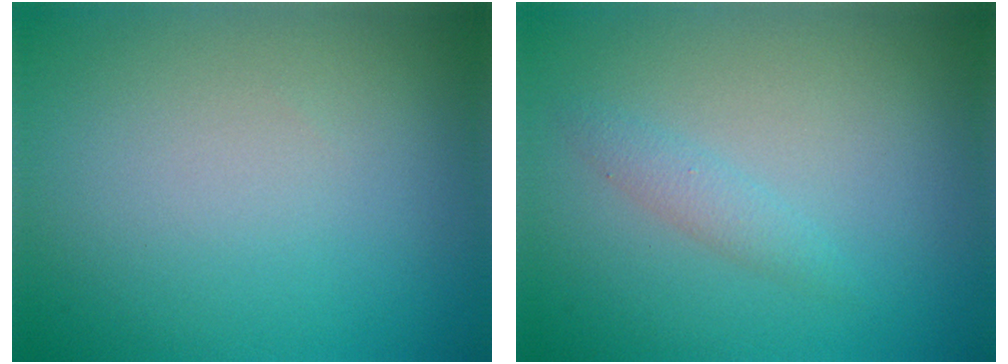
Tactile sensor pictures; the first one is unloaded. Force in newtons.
{"total": 1.3, "press": 1.3, "slide": 0.0}